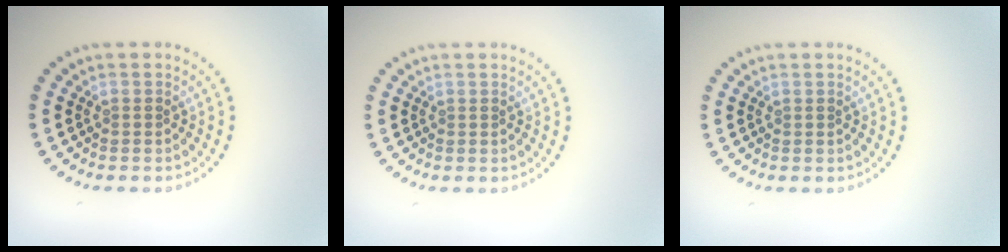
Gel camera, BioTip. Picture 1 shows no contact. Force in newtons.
{"total": 0.0}
{"total": 0.0}